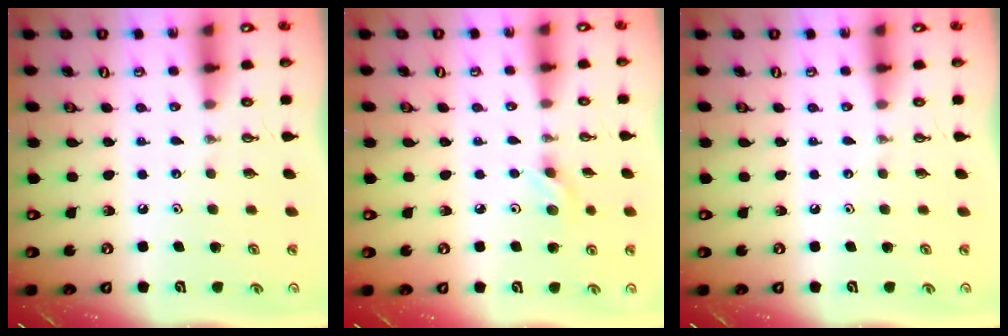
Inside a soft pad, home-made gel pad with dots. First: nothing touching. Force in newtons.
{"total": 6.5, "press": 6.0, "slide": 2.3}
{"total": 0.0}